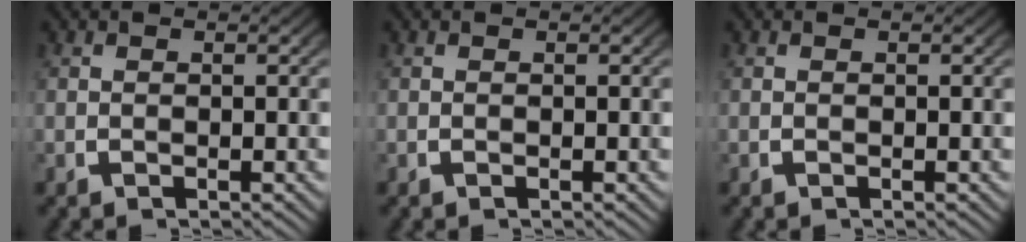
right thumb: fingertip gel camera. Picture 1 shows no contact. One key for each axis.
{"total": 0.0}
{"total": 0.0}